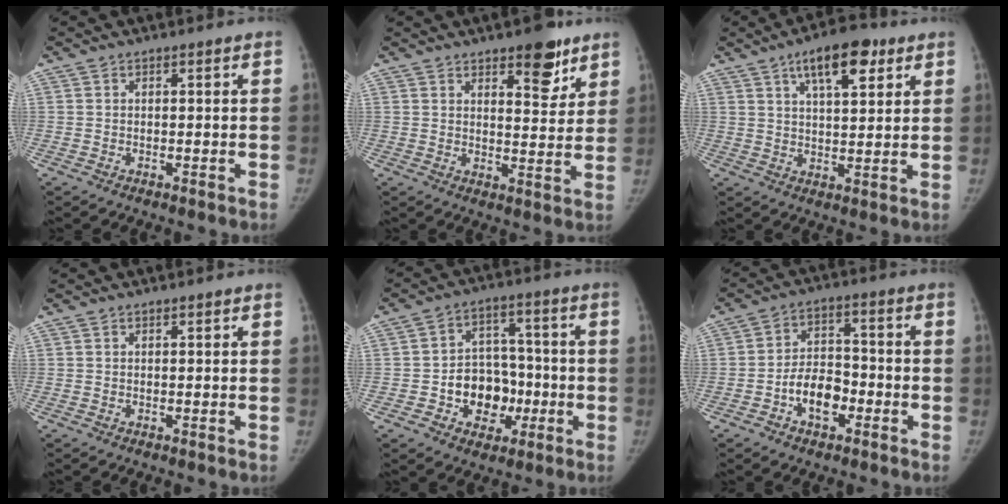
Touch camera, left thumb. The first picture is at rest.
{"total": 8.7, "force": [5.6, 3.5, 5.6], "torque": [-0.047, -0.034, 0.078]}
{"total": 11.1, "force": [5.8, 4.4, 8.4], "torque": [-0.110, -0.017, 0.090]}
{"total": 0.0}
{"total": 11.4, "force": [-3.0, 9.0, 6.3], "torque": [-0.045, 0.036, -0.043]}
{"total": 8.4, "force": [-3.4, 5.2, 5.6], "torque": [-0.073, 0.033, -0.062]}